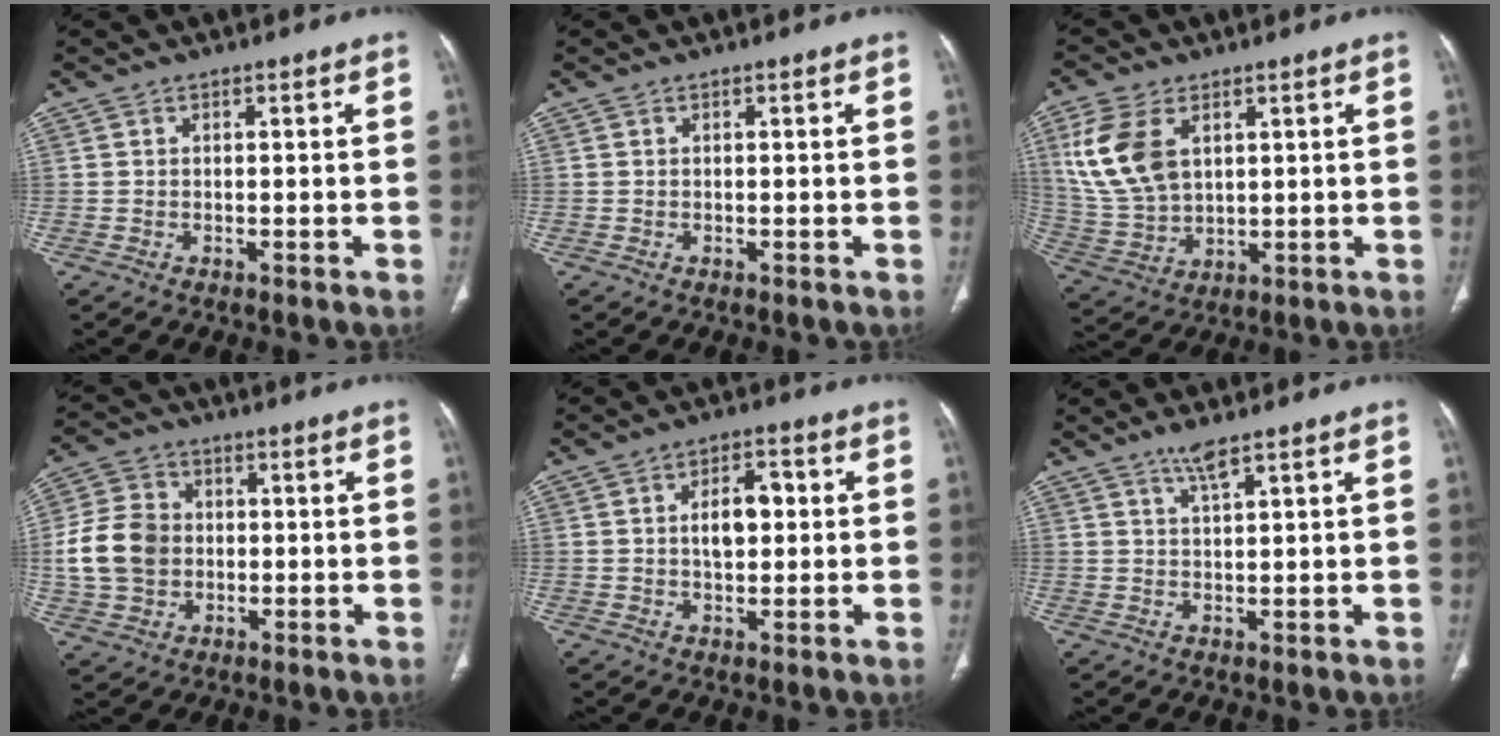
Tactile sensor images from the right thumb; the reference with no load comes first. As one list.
[{"total": 0.0}, {"total": 13.0, "force": [4.4, 8.1, 9.2], "torque": [-0.192, -0.009, 0.101]}, {"total": 11.5, "force": [-0.3, 9.5, 6.6], "torque": [-0.113, 0.015, -0.005]}, {"total": 6.7, "force": [0.7, 3.9, 5.5], "torque": [-0.072, 0.014, 0.010]}, {"total": 3.1, "force": [2.1, 0.2, 2.2], "torque": [-0.050, -0.010, 0.046]}]